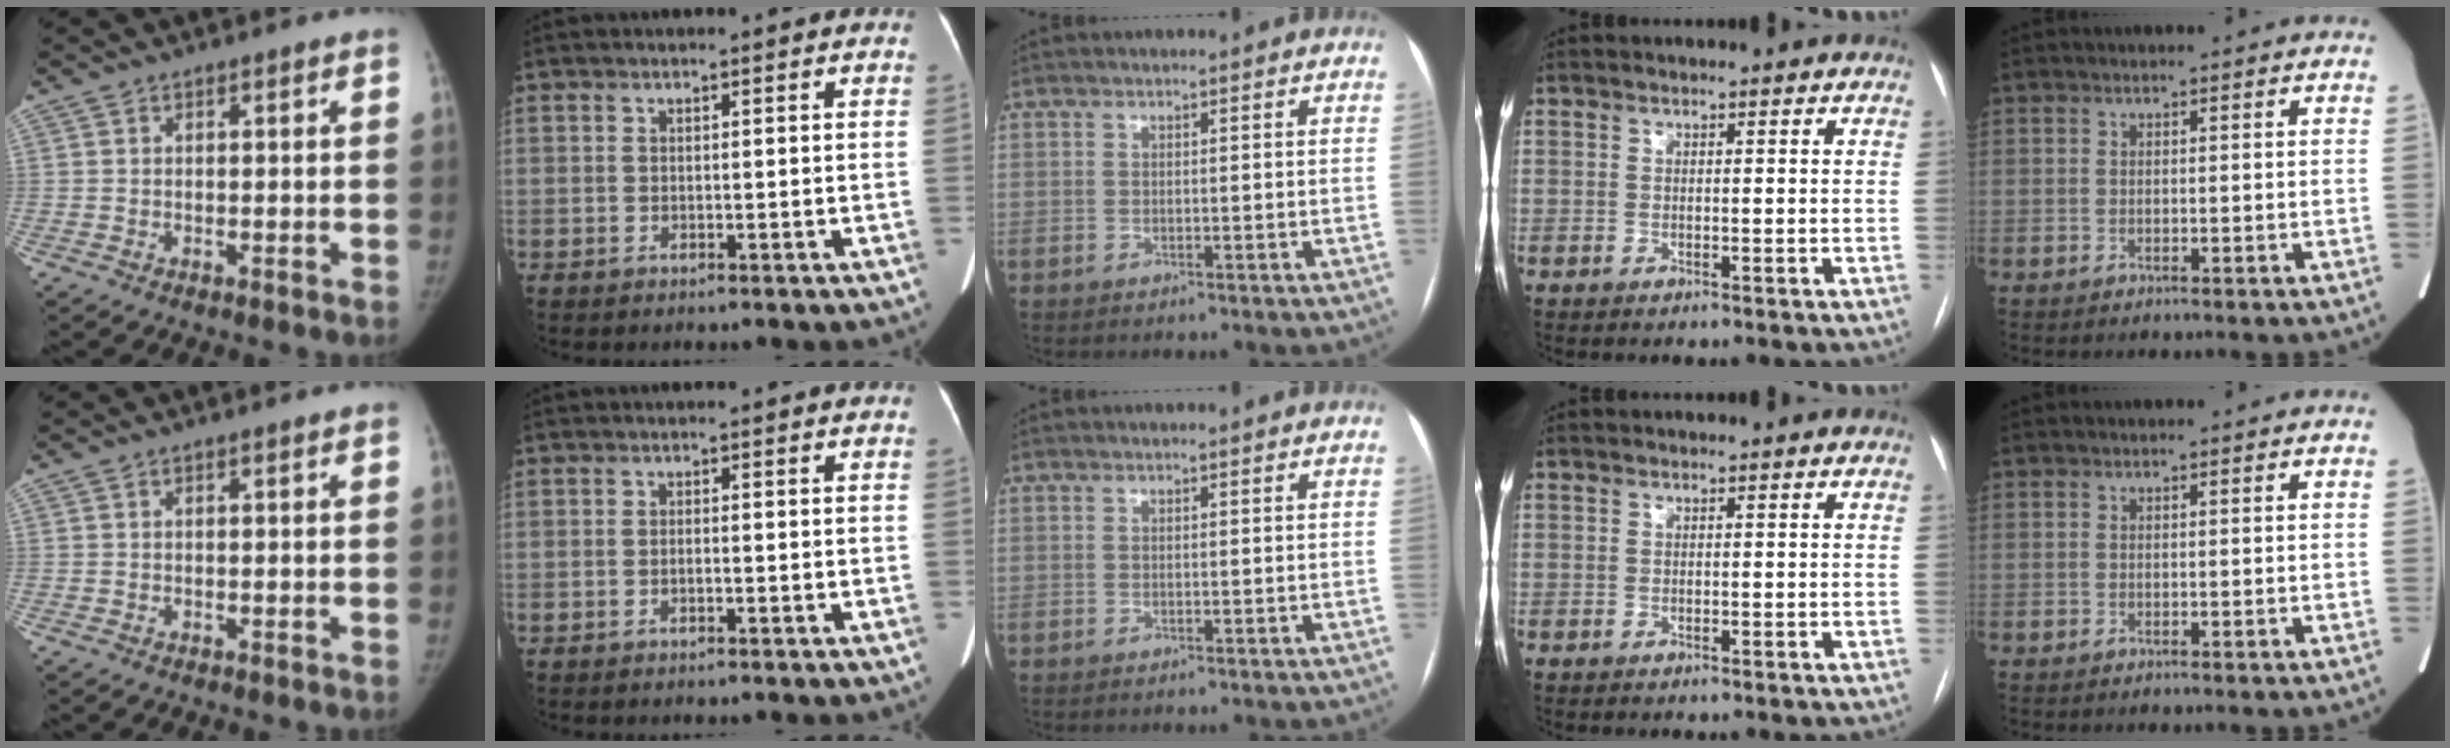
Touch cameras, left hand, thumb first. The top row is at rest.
{"index": {"total": 0.9, "force": [-0.3, 0.2, 0.8], "torque": [-0.018, 0.004, -0.001]}}